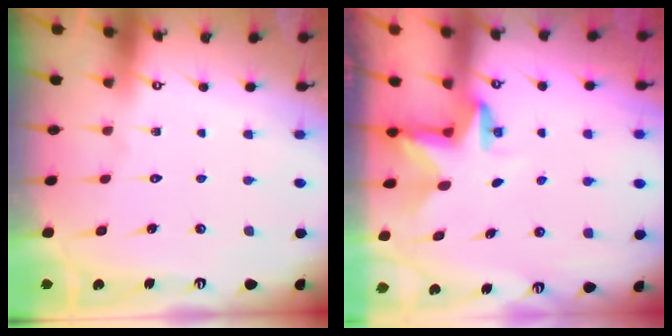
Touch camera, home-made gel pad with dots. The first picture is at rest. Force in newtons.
{"total": 2.8, "press": 2.8, "slide": 0.2}